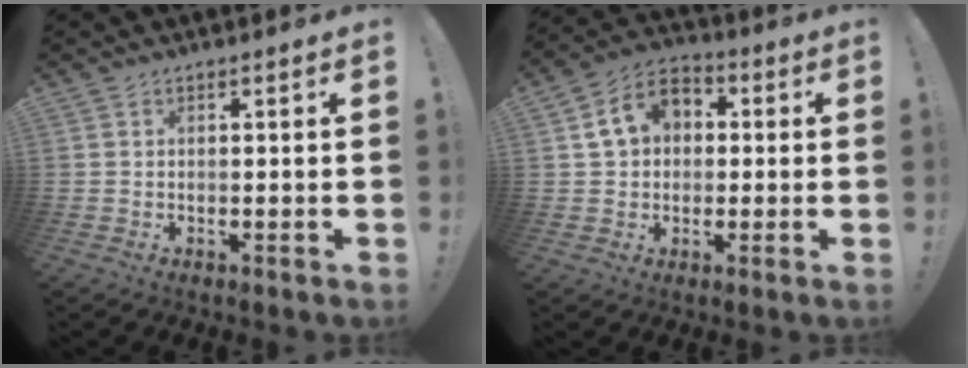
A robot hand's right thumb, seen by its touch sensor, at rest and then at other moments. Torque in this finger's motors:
{"motor_torque": [1.14, 1.89, 0.76, -0.09, 0.01]}